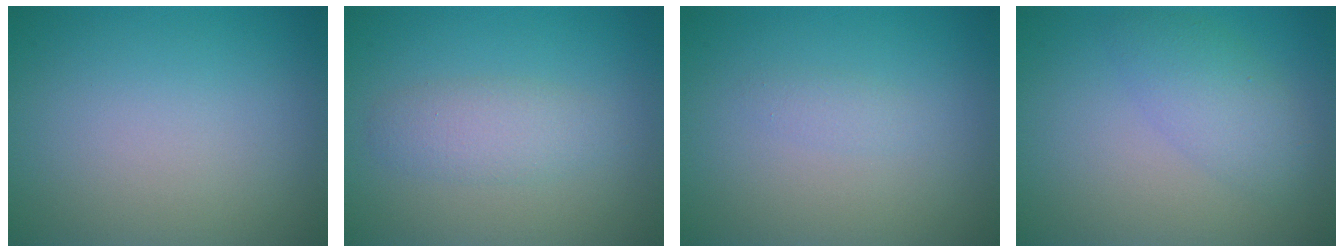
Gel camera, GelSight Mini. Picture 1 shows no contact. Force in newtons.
{"total": 2.4, "press": 2.4, "slide": 0.2}
{"total": 0.8, "press": 0.8, "slide": 0.1}
{"total": 1.9, "press": 1.9, "slide": 0.2}